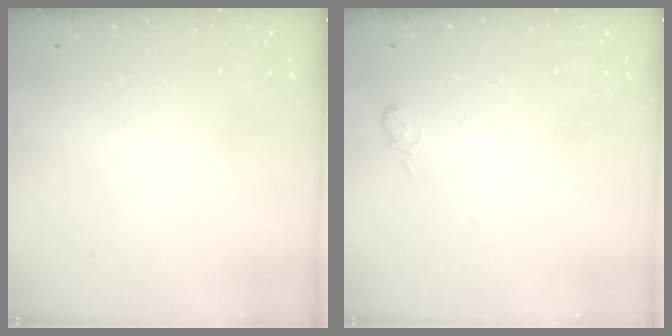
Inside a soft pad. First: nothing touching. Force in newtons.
{"total": 5.6, "press": 5.5, "slide": 1.4}